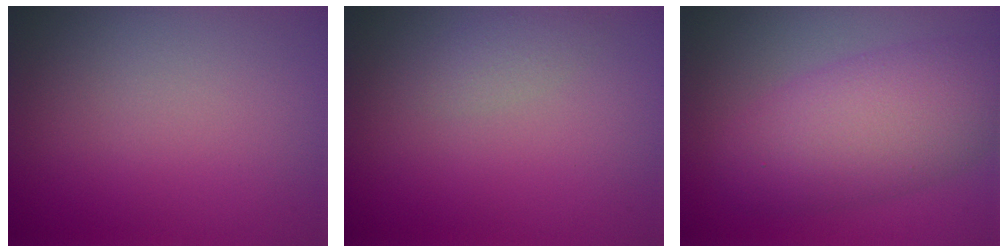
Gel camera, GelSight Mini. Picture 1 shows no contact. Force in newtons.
{"total": 1.1, "press": 1.1, "slide": 0.0}
{"total": 6.8, "press": 6.8, "slide": 0.2}